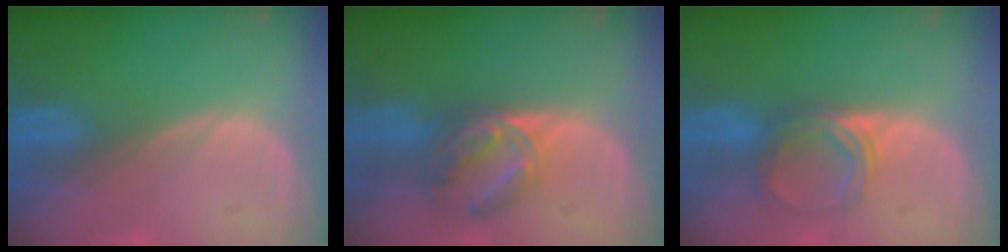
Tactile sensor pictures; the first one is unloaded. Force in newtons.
{"total": 6.7, "press": 5.9, "slide": 3.2}
{"total": 5.1, "press": 4.5, "slide": 2.3}